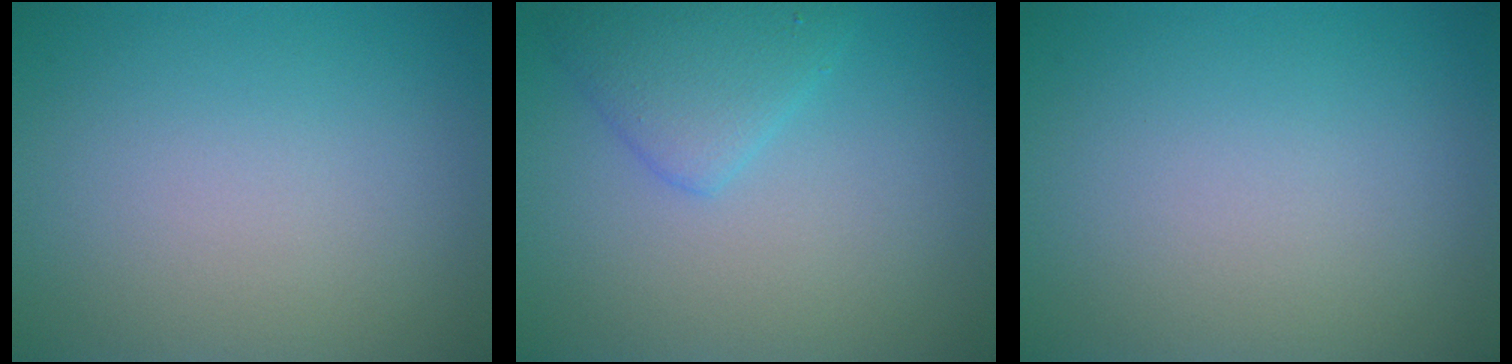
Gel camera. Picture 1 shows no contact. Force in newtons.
{"total": 2.8, "press": 2.8, "slide": 0.2}
{"total": 0.0}